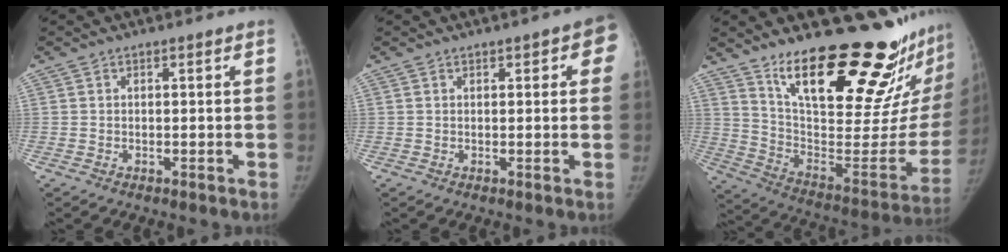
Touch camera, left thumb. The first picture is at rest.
{"total": 4.8, "force": [1.8, 2.1, 4.0], "torque": [-0.022, -0.001, 0.013]}
{"total": 31.9, "force": [23.3, 8.9, 19.9], "torque": [-0.258, -0.139, 0.354]}